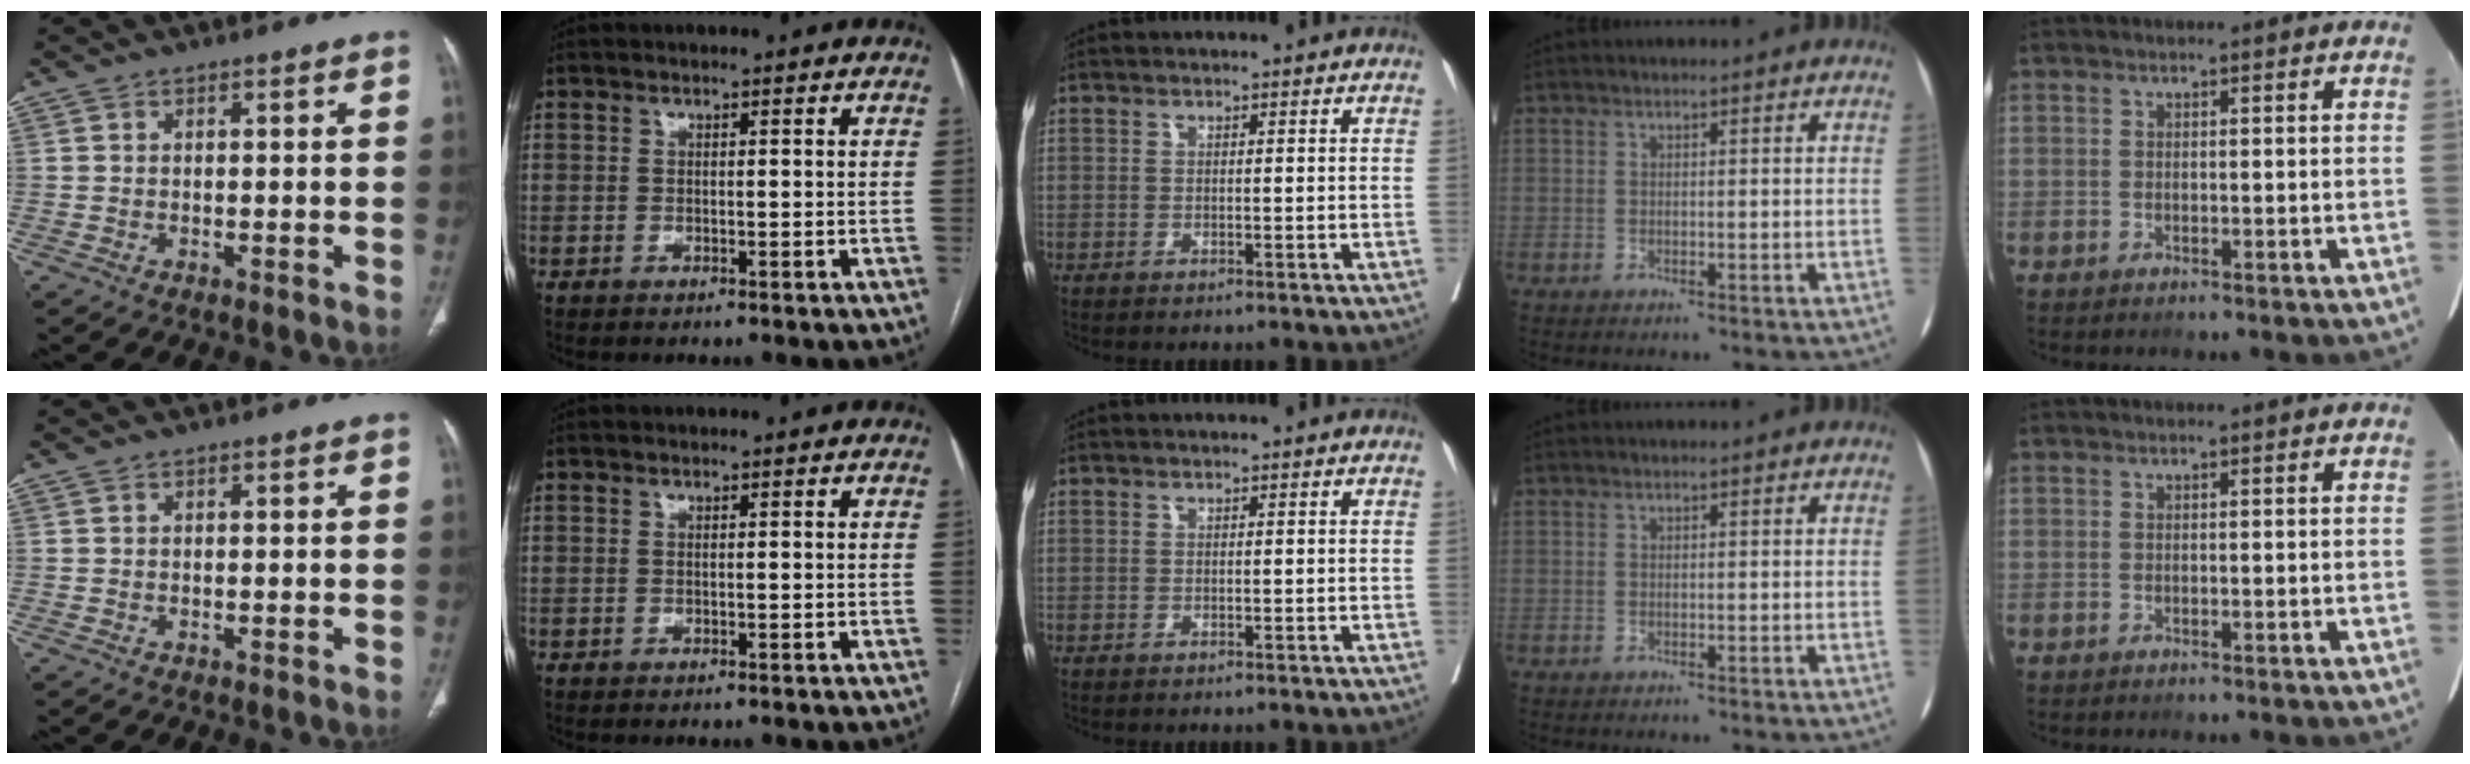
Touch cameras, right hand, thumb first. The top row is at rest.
{}